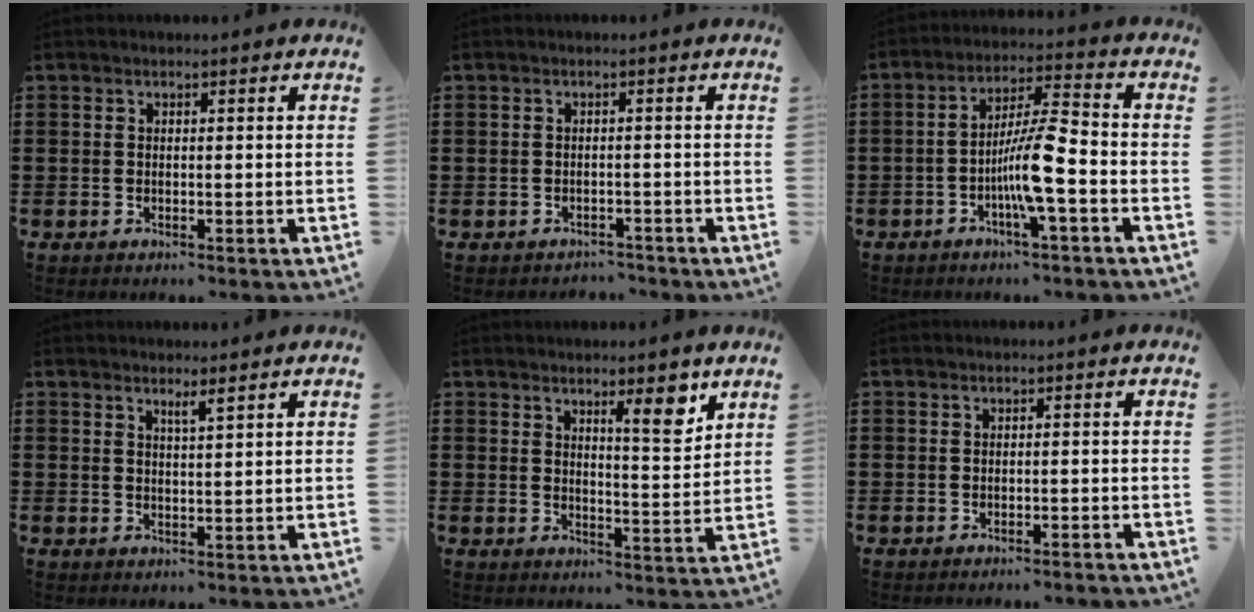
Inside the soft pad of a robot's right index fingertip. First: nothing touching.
{"total": 1.4, "force": [-1.3, 0.4, -0.1], "torque": [-0.003, 0.003, -0.031]}
{"total": 8.4, "force": [-2.8, 0.9, 7.9], "torque": [-0.160, -0.007, -0.059]}
{"total": 1.7, "force": [1.3, -0.1, 1.1], "torque": [-0.021, 0.000, 0.023]}
{"total": 5.9, "force": [4.1, 1.1, 4.1], "torque": [-0.057, -0.016, 0.063]}
{"total": 1.0, "force": [-1.0, 0.0, 0.0], "torque": [-0.004, 0.001, -0.022]}